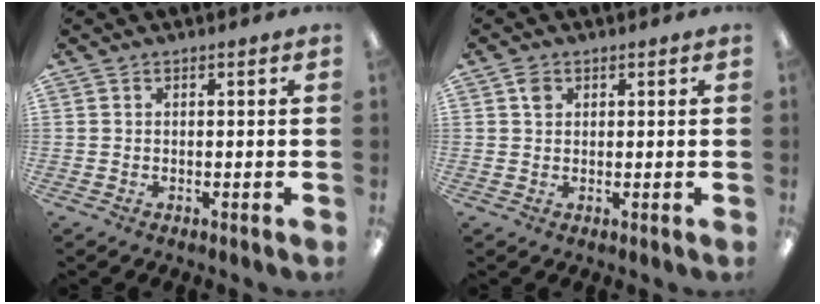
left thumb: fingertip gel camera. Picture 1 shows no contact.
{"total": 1.9, "force": [0.9, 1.5, 0.8], "torque": [-0.019, 0.003, 0.016]}